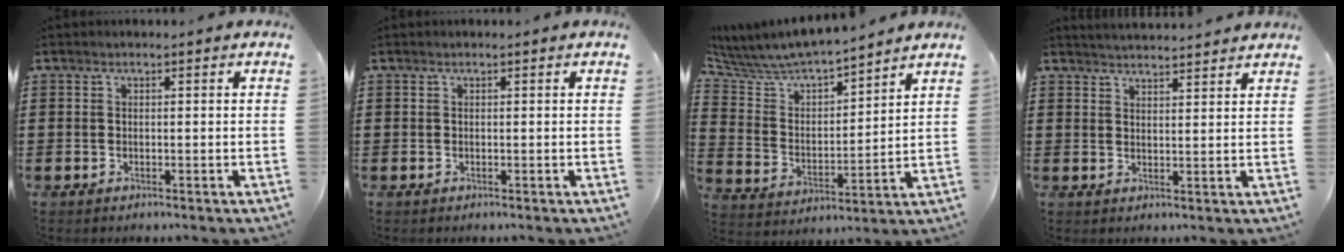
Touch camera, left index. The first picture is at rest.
{"total": 0.0}
{"total": 6.2, "force": [5.9, 1.1, 1.4], "torque": [-0.061, -0.047, 0.098]}
{"total": 2.5, "force": [2.4, -0.5, 0.0], "torque": [-0.005, -0.012, 0.045]}